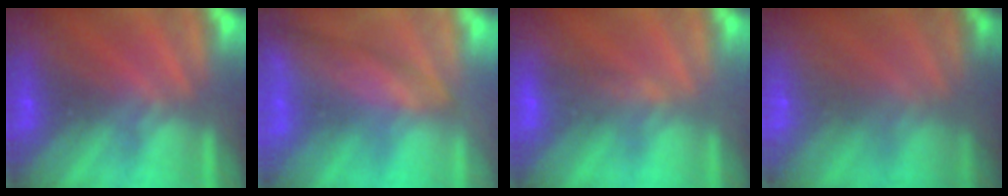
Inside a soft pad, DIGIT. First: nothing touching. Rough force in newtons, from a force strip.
{"total": 3.5}
{"total": 4.8}
{"total": 13.7}